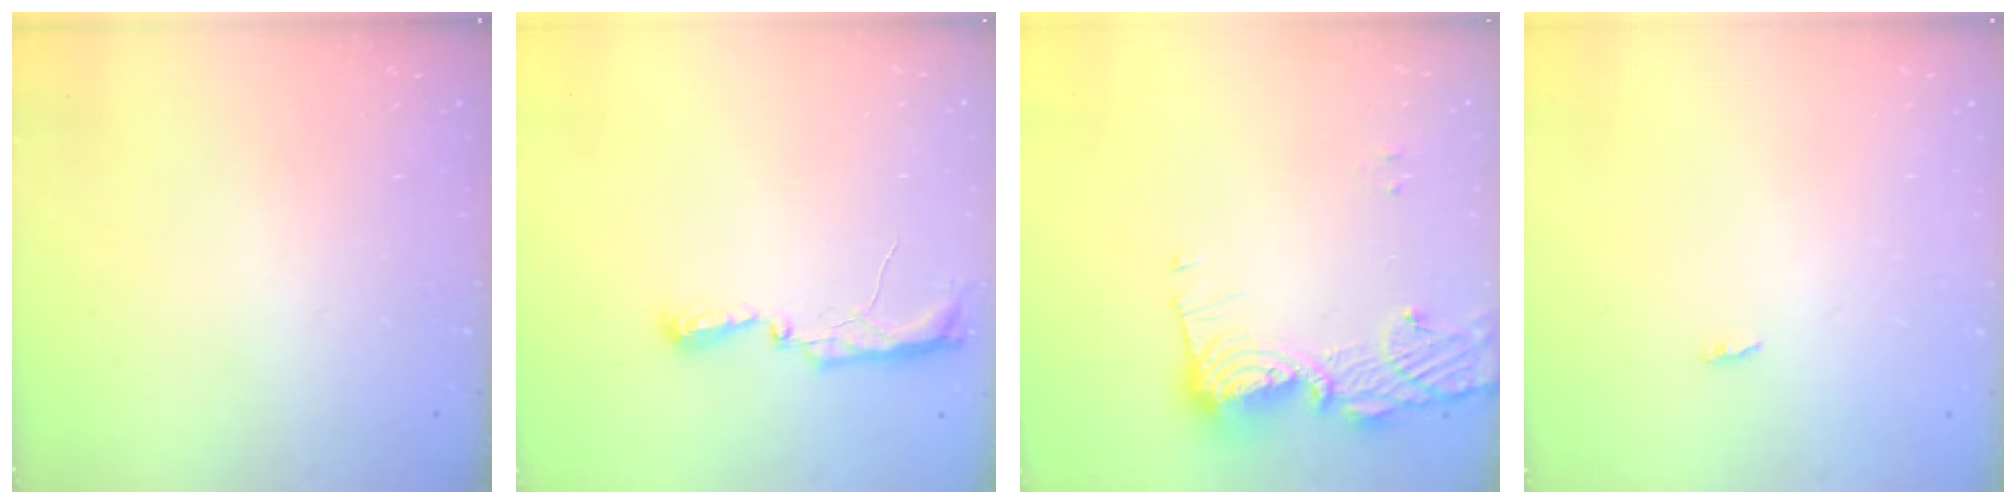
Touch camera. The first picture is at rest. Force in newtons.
{"total": 6.4, "press": 6.3, "slide": 0.8}
{"total": 12.7, "press": 12.6, "slide": 1.2}
{"total": 1.8, "press": 1.8, "slide": 0.2}